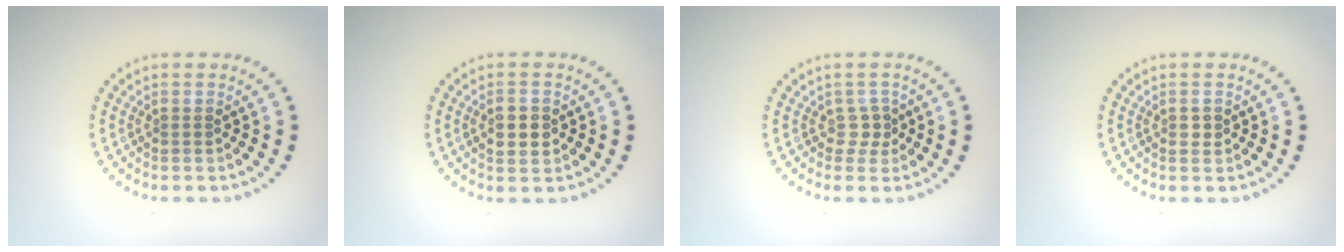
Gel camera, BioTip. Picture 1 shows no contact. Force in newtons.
{"total": 2.8, "press": 2.8, "slide": 0.2}
{"total": 1.3, "press": 1.0, "slide": 0.9}
{"total": 1.0, "press": 1.0, "slide": 0.1}